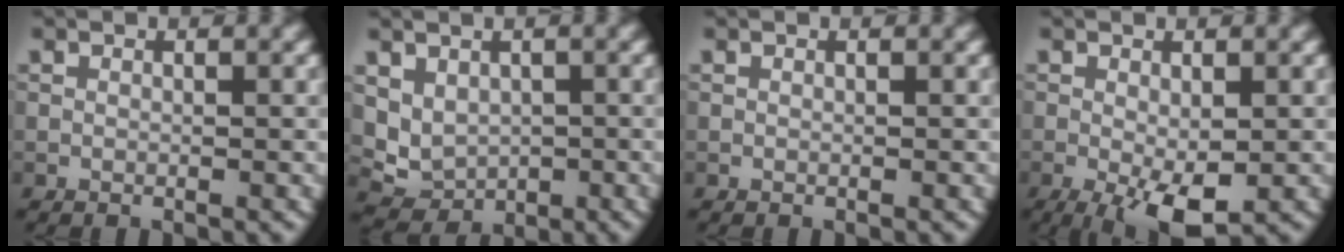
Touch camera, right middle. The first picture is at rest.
{"total": 3.4, "force": [0.3, 2.8, 1.8], "torque": [-0.034, -0.012, 0.016]}
{"total": 0.0}
{"total": 4.5, "force": [-1.4, 1.8, 3.9], "torque": [-0.071, -0.013, -0.022]}